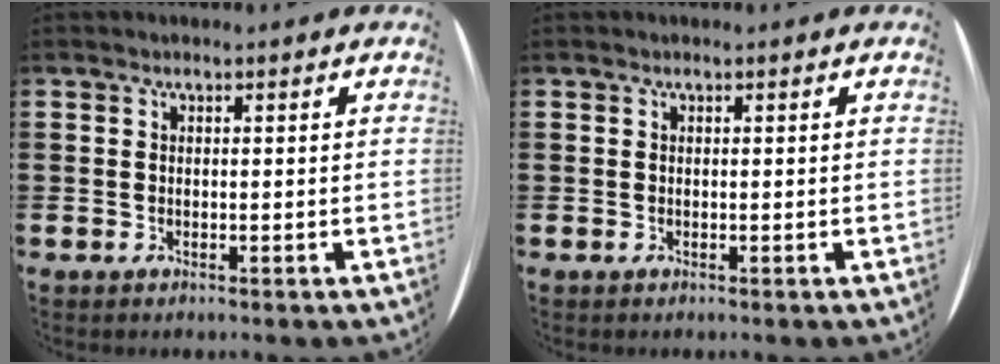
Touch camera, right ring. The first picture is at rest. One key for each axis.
{"total": 0.0}